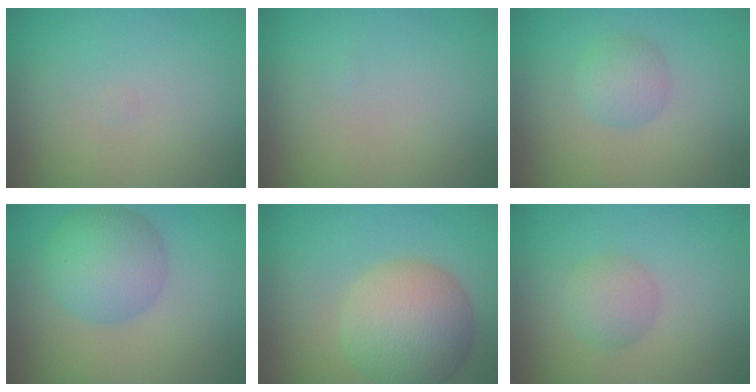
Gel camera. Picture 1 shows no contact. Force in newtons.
{"total": 0.0}
{"total": 2.1, "press": 2.1, "slide": 0.1}
{"total": 5.1, "press": 5.1, "slide": 0.2}
{"total": 8.0, "press": 8.0, "slide": 0.2}
{"total": 2.4, "press": 2.4, "slide": 0.1}